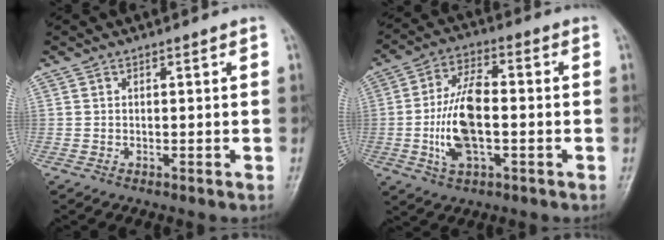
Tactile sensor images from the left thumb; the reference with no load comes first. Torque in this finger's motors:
{"motor_torque": [2.52, 2.49, 2.49, -0.28, 0.45]}